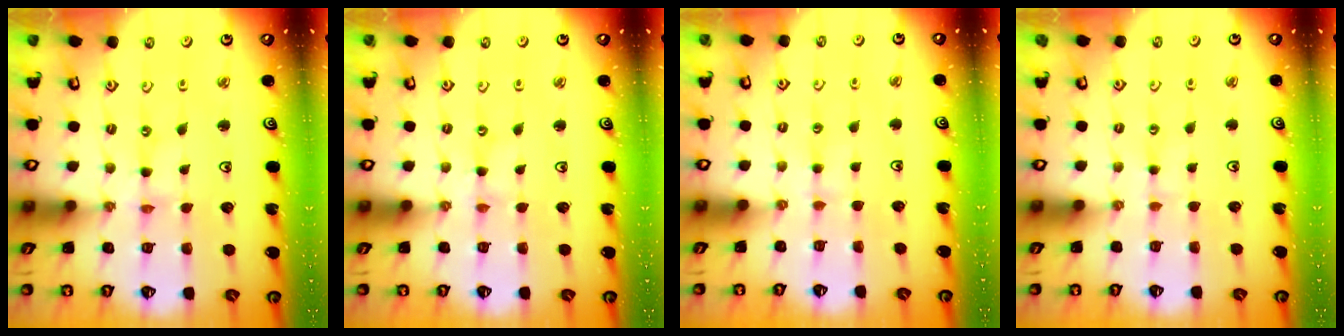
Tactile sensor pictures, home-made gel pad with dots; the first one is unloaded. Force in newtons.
{"total": 0.0}
{"total": 2.7, "press": 2.6, "slide": 0.4}
{"total": 1.6, "press": 1.6, "slide": 0.3}